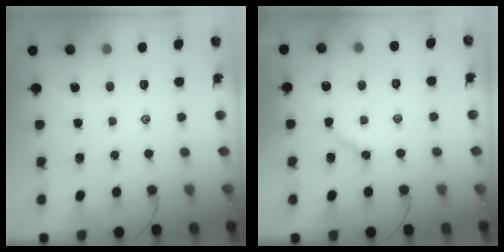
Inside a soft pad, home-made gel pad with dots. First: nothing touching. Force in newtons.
{"total": 4.3, "press": 4.2, "slide": 0.6}